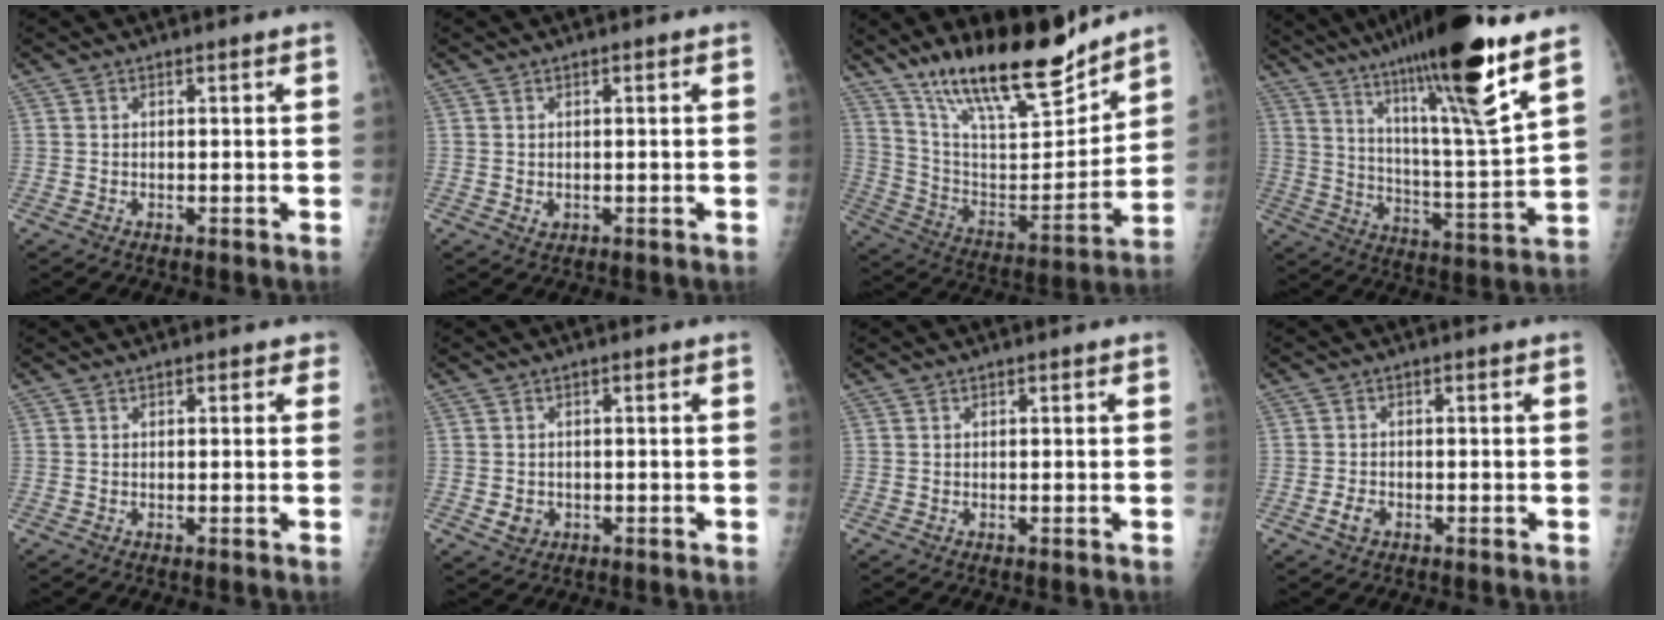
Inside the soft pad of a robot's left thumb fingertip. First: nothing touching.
{"total": 0.9, "force": [-0.1, 0.8, 0.5], "torque": [-0.006, -0.001, 0.003]}
{"total": 22.2, "force": [17.6, 5.8, 12.3], "torque": [-0.174, -0.095, 0.305]}
{"total": 23.7, "force": [15.5, 1.7, 17.9], "torque": [-0.280, -0.058, 0.259]}
{"total": 1.4, "force": [0.6, 1.0, 0.8], "torque": [0.007, 0.002, 0.001]}
{"total": 2.3, "force": [-0.5, 2.0, 1.0], "torque": [-0.008, 0.002, -0.001]}
{"total": 0.0}
{"total": 2.1, "force": [-1.1, 1.4, 1.2], "torque": [-0.025, 0.005, -0.020]}